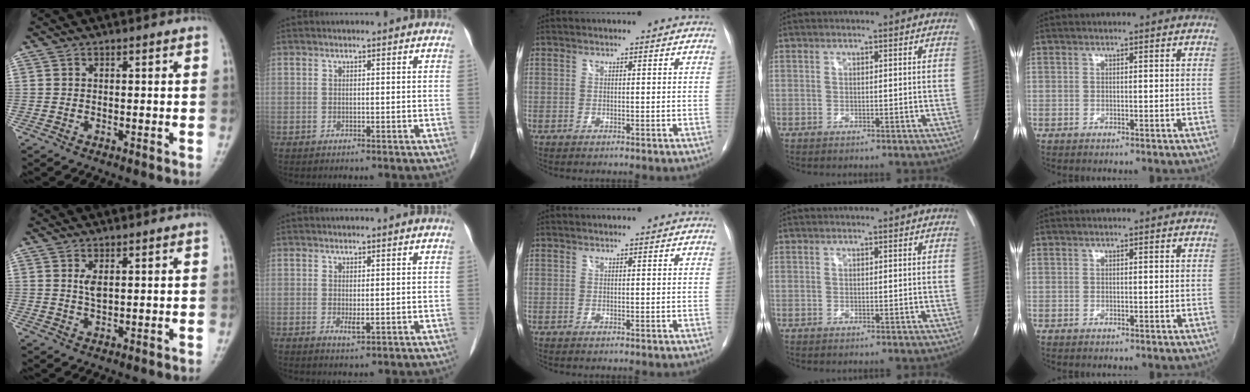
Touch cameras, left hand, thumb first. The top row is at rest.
{"thumb": {"total": 2.4, "force": [0.9, 1.1, 1.9], "torque": [-0.032, -0.008, 0.022]}, "index": {"total": 1.7, "force": [0.3, 0.4, 1.6], "torque": [-0.029, -0.002, 0.008]}}